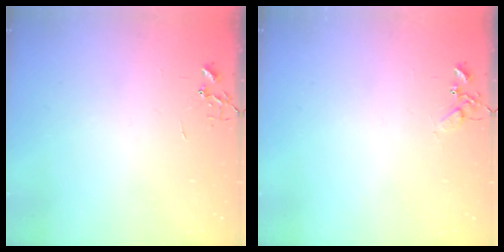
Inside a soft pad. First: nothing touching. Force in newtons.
{"total": 4.7, "press": 4.6, "slide": 0.6}